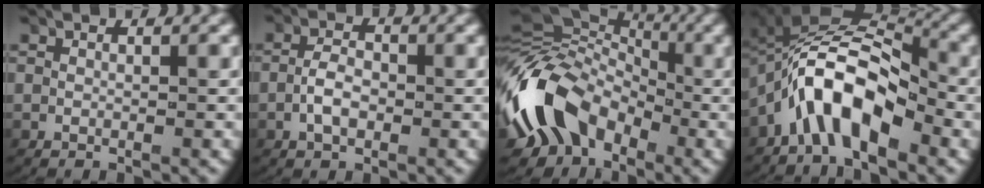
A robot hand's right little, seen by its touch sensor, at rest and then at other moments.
{"total": 2.4, "force": [-1.0, 1.4, 1.7], "torque": [-0.038, 0.000, -0.019]}
{"total": 10.8, "force": [-2.0, 8.5, 6.4], "torque": [-0.146, -0.019, -0.031]}
{"total": 9.0, "force": [-0.6, 5.6, 7.0], "torque": [-0.140, 0.003, -0.021]}